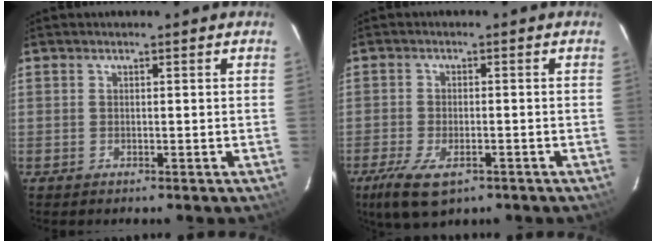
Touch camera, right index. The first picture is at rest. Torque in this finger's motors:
{"motor_torque": [0.76, -0.53, 0.32, 0.08]}